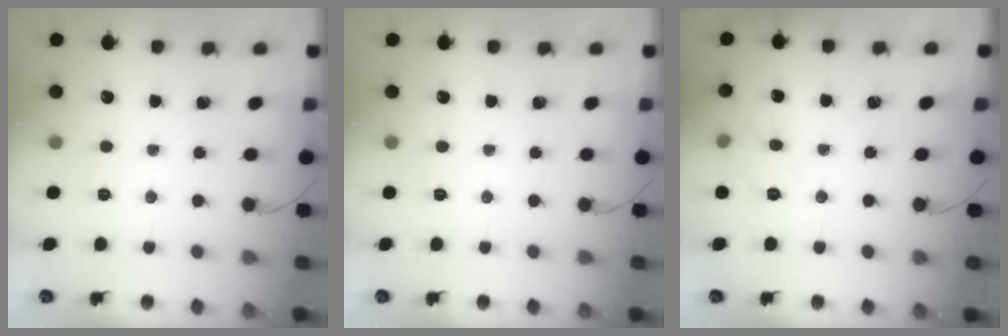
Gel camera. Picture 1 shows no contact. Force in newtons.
{"total": 0.0}
{"total": 7.2, "press": 7.2, "slide": 1.0}